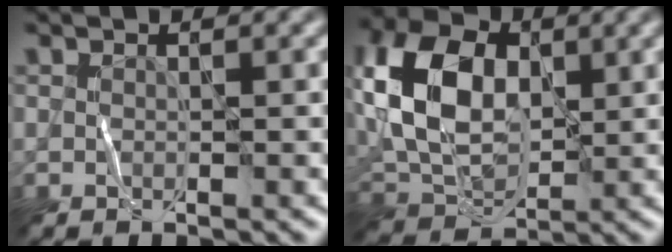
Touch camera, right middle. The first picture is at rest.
{"total": 10.6, "force": [1.4, 7.1, 7.7], "torque": [-0.175, 0.014, 0.012]}